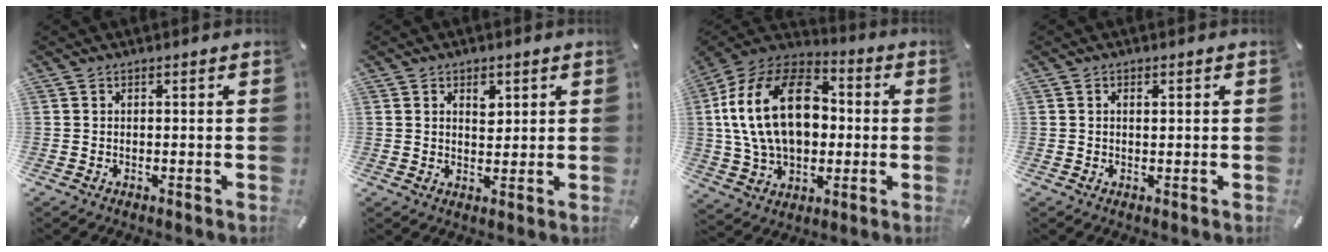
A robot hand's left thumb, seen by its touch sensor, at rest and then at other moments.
{"total": 3.4, "force": [1.5, 2.5, 1.9], "torque": [-0.001, -0.009, 0.017]}
{"total": 23.3, "force": [1.9, 16.2, 16.7], "torque": [-0.343, 0.016, 0.029]}
{"total": 0.9, "force": [0.3, 0.5, 0.7], "torque": [-0.015, 0.004, 0.004]}